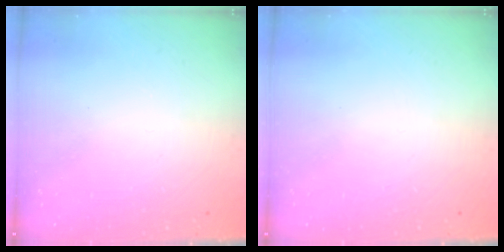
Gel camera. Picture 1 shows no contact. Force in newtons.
{"total": 0.0}